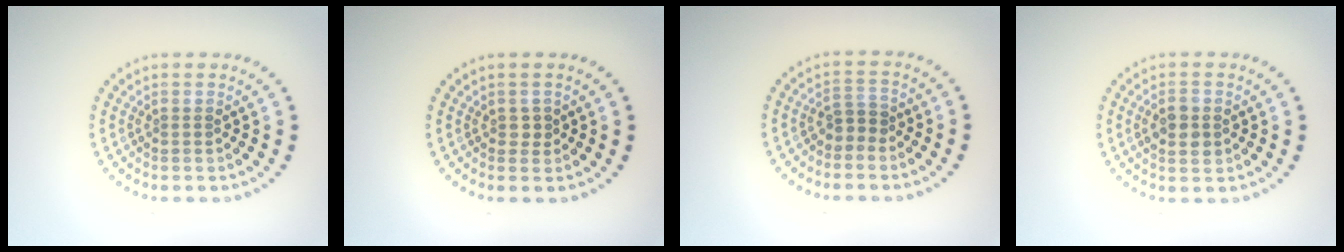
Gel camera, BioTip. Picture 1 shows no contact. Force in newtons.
{"total": 0.7, "press": 0.7, "slide": 0.3}
{"total": 1.6, "press": 1.4, "slide": 0.8}
{"total": 2.7, "press": 2.7, "slide": 0.1}